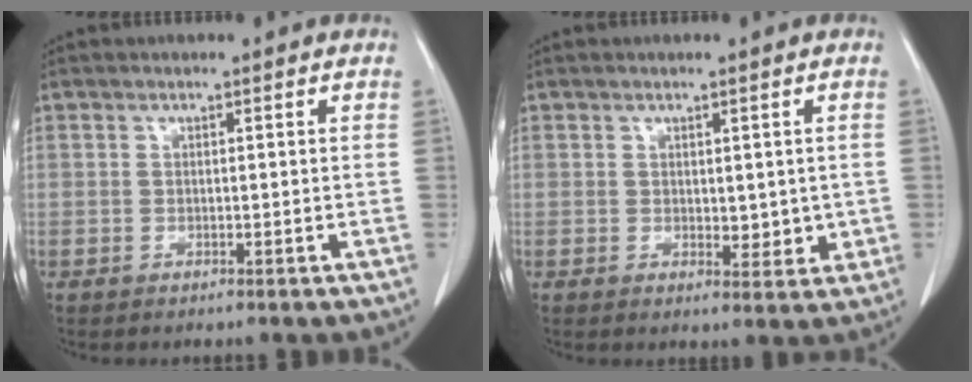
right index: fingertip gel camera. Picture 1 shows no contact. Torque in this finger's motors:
{"motor_torque": [-0.07, 0.13, 0.01, 0.01]}